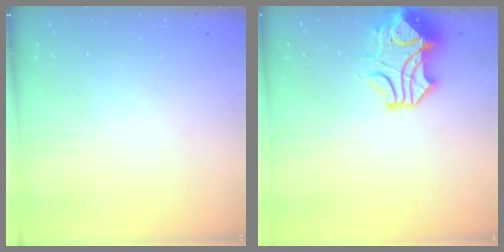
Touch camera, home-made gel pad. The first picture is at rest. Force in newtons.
{"total": 3.0, "press": 2.8, "slide": 1.1}